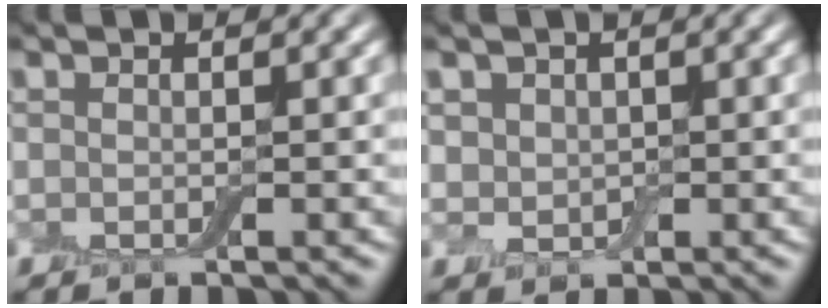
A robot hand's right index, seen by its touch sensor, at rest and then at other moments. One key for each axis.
{"total": 2.7, "fx": 1.0, "fy": 2.3, "fz": 1.0, "tx": -0.013, "ty": 0.009, "tz": 0.006}